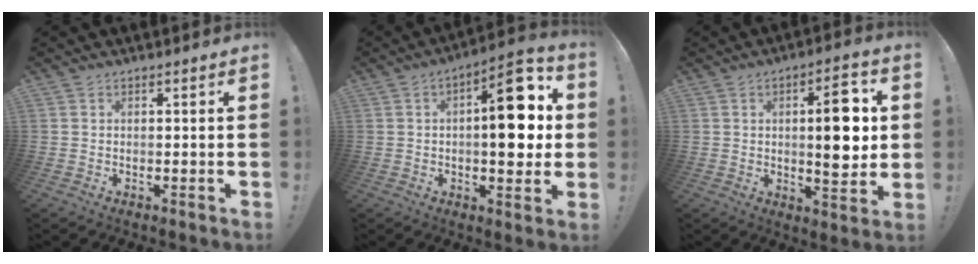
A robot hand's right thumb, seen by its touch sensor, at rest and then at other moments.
{"total": 15.6, "force": [1.5, 6.4, 14.2], "torque": [-0.179, 0.002, 0.017]}
{"total": 11.9, "force": [1.4, 4.0, 11.1], "torque": [-0.146, -0.003, 0.015]}